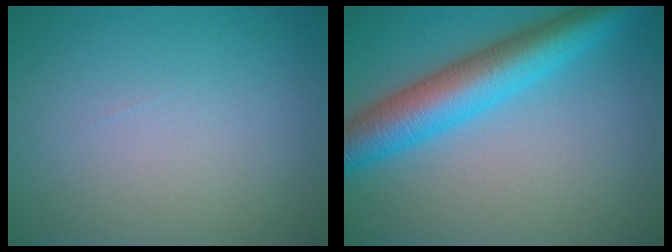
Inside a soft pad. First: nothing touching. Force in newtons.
{"total": 7.7, "press": 7.7, "slide": 0.2}